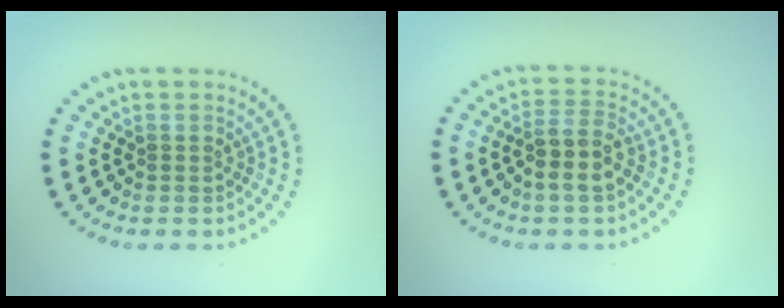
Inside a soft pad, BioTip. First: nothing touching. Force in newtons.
{"total": 2.9, "press": 2.6, "slide": 1.3}